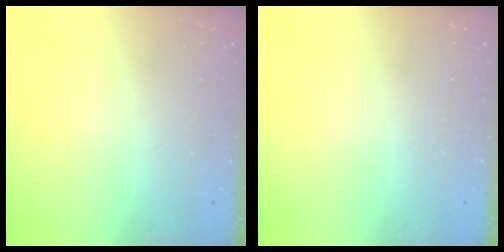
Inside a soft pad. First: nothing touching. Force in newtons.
{"total": 0.0}